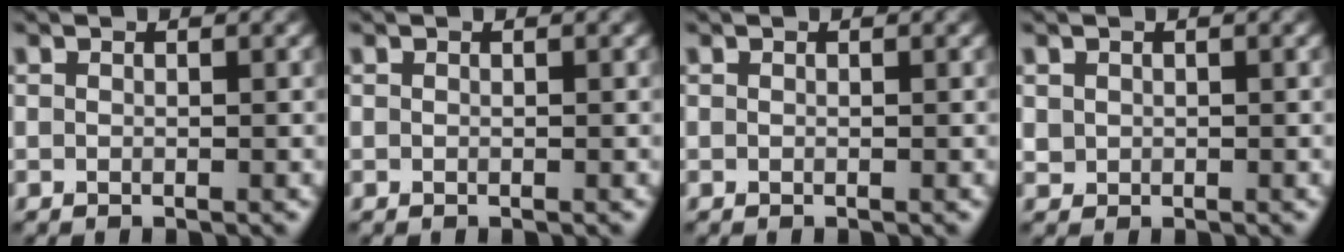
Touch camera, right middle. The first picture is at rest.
{"total": 0.0}
{"total": 0.0}
{"total": 0.9, "force": [0.3, 0.8, 0.2], "torque": [-0.001, -0.004, 0.008]}